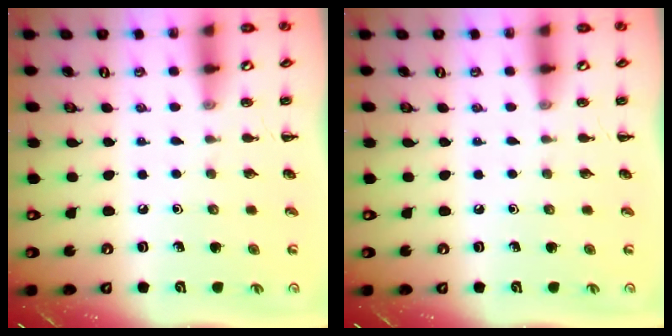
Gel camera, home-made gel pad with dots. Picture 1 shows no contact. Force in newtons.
{"total": 0.0}